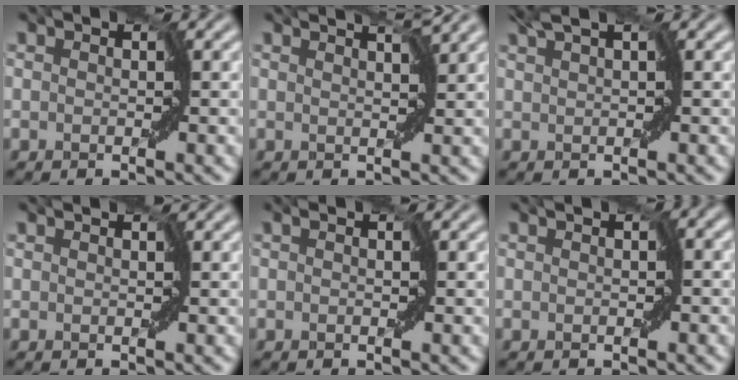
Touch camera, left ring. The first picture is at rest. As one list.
[{"total": 2.1, "force": [1.6, -0.2, 1.3], "torque": [-0.025, 0.006, 0.017]}, {"total": 1.8, "force": [1.3, 0.0, 1.2], "torque": [-0.024, 0.008, 0.022]}, {"total": 0.0}, {"total": 0.0}, {"total": 0.8, "force": [-0.1, 0.3, 0.8], "torque": [-0.015, 0.000, -0.002]}]